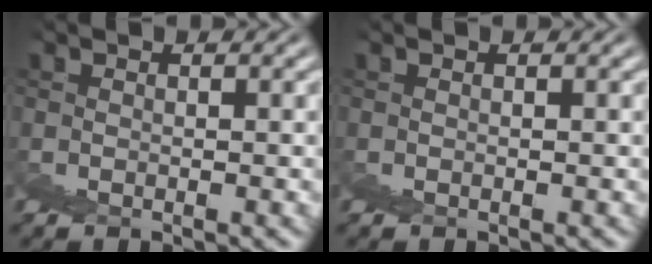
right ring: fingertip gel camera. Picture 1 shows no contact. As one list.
[{"total": 0.0}]